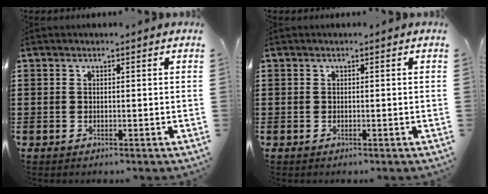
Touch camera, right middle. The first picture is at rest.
{"total": 0.0}